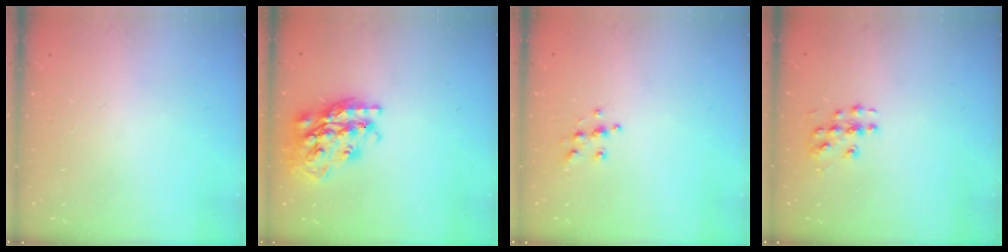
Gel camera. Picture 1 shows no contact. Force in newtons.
{"total": 22.6, "press": 22.5, "slide": 1.7}
{"total": 5.3, "press": 5.2, "slide": 0.2}
{"total": 6.1, "press": 6.1, "slide": 0.4}